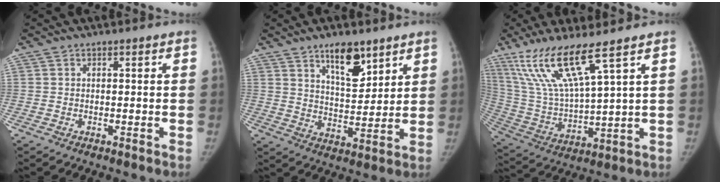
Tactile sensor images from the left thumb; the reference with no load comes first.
{"total": 9.7, "force": [6.3, 4.0, 6.2], "torque": [-0.074, -0.047, 0.109]}
{"total": 15.2, "force": [9.6, 1.8, 11.7], "torque": [-0.249, -0.045, 0.202]}